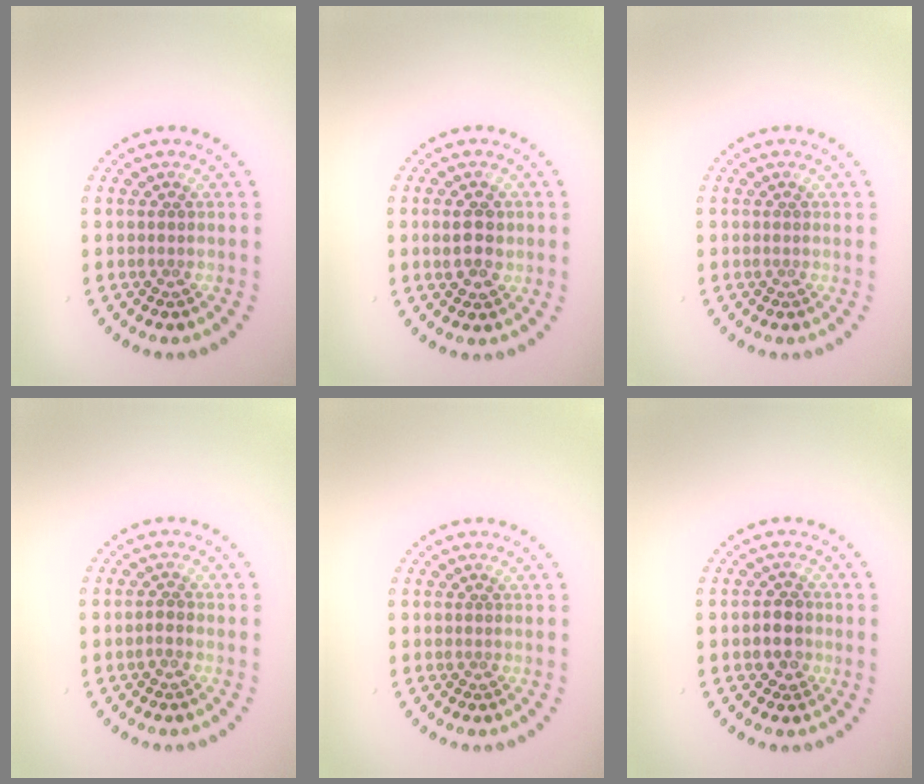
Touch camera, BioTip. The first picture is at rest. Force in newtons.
{"total": 2.7, "press": 2.7, "slide": 0.3}
{"total": 0.0}
{"total": 0.6, "press": 0.5, "slide": 0.2}
{"total": 0.0}
{"total": 2.0, "press": 1.9, "slide": 0.4}